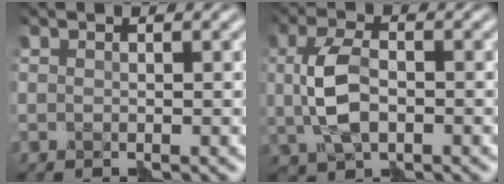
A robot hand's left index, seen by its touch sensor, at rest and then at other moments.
{"total": 4.5, "force": [0.0, 2.5, 3.7], "torque": [-0.086, 0.002, -0.001]}